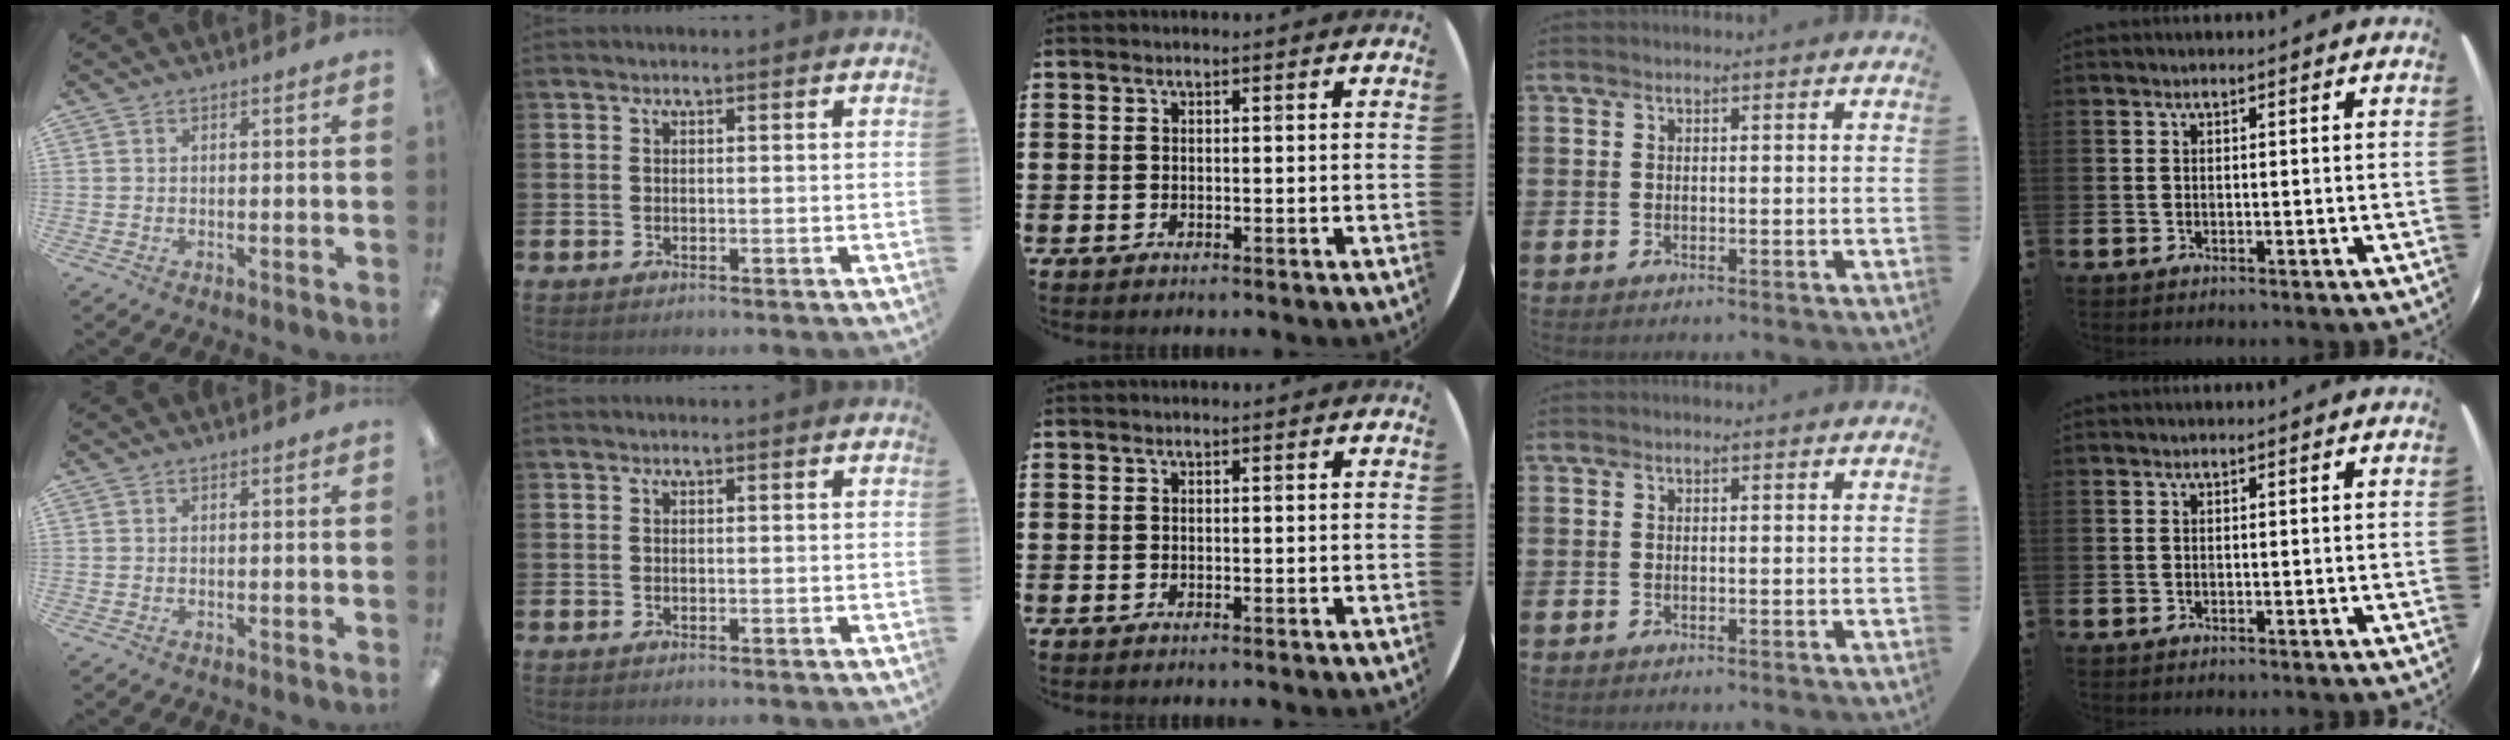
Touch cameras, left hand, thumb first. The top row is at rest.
{}